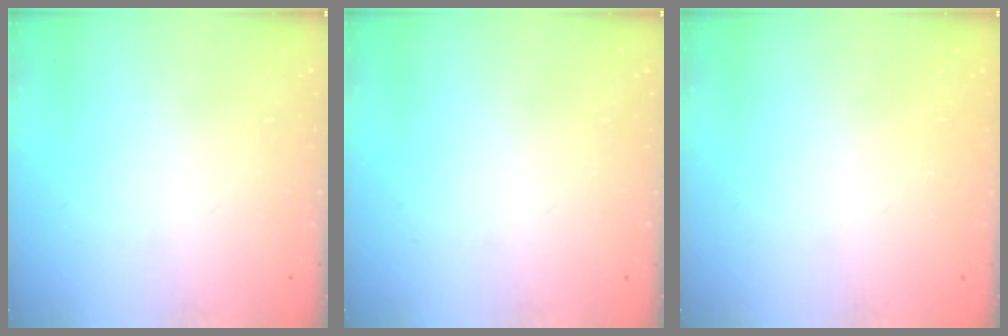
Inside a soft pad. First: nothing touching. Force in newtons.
{"total": 0.0}
{"total": 1.1, "press": 1.0, "slide": 0.1}